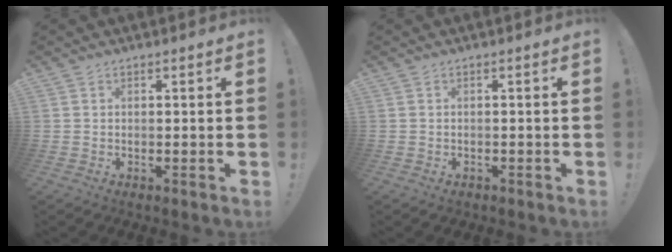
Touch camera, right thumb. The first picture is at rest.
{"total": 0.8, "force": [-0.4, 0.6, 0.3], "torque": [-0.006, 0.000, -0.007]}